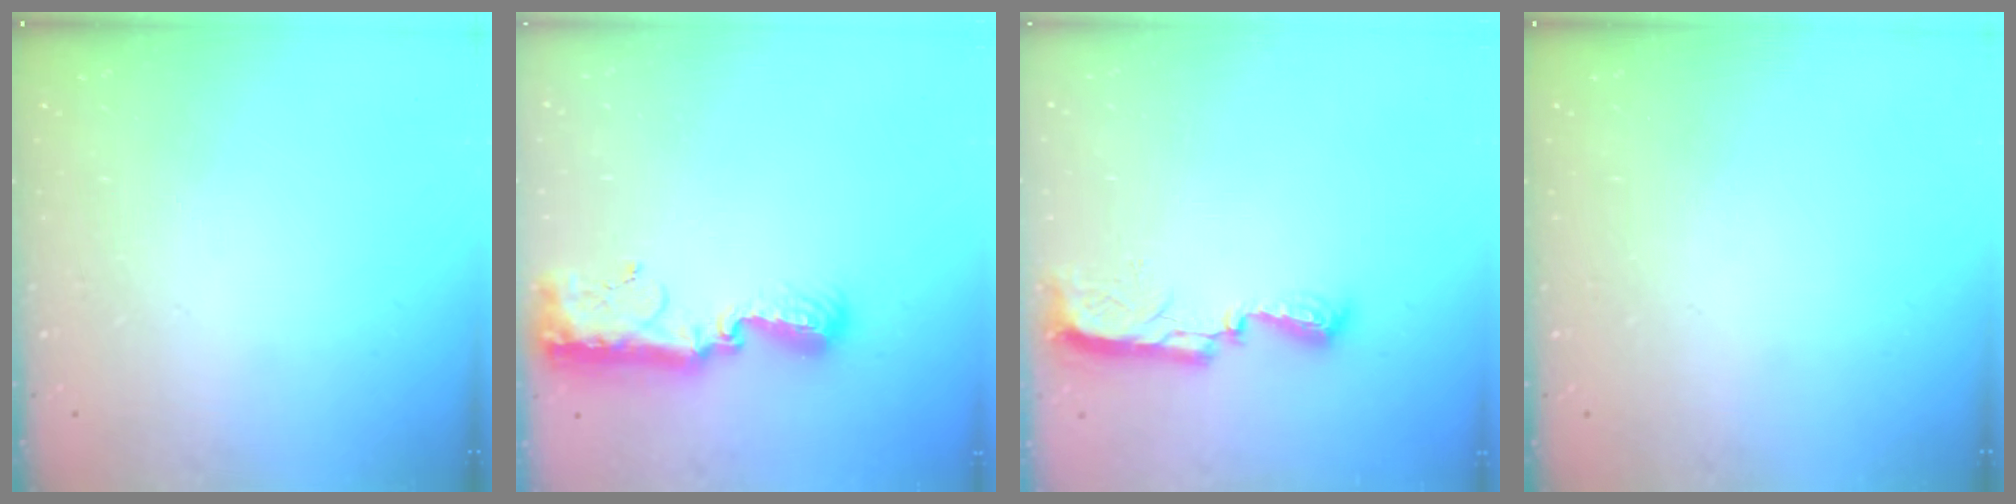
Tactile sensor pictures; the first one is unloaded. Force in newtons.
{"total": 11.5, "press": 11.4, "slide": 0.9}
{"total": 7.8, "press": 7.8, "slide": 0.8}
{"total": 0.0}